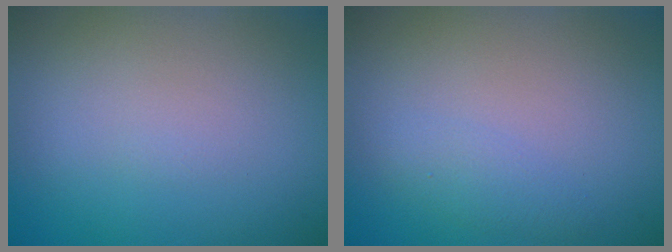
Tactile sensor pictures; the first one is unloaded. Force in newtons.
{"total": 1.3, "press": 1.3, "slide": 0.1}